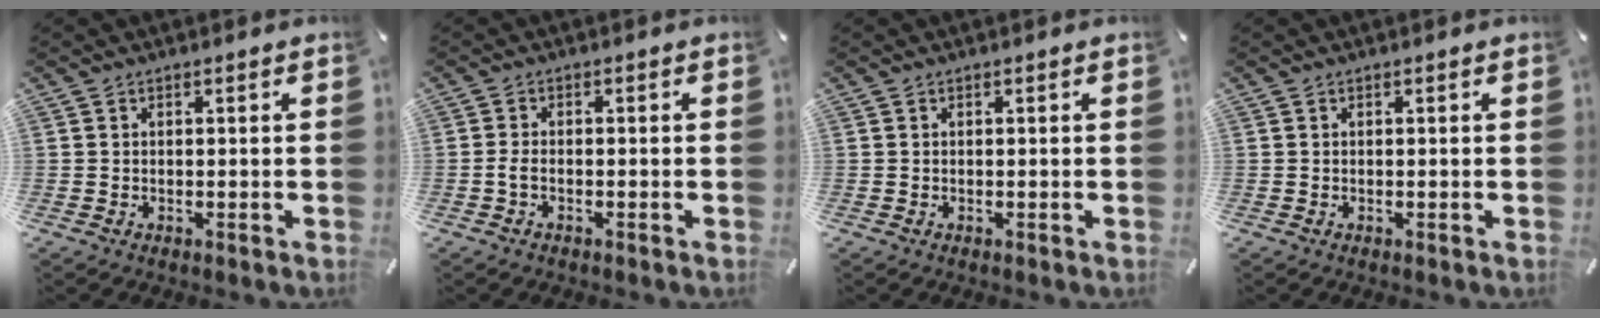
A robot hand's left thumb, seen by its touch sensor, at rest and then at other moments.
{"total": 2.1, "force": [-1.0, 1.0, 1.6], "torque": [-0.035, 0.003, -0.021]}
{"total": 0.0}
{"total": 0.0}